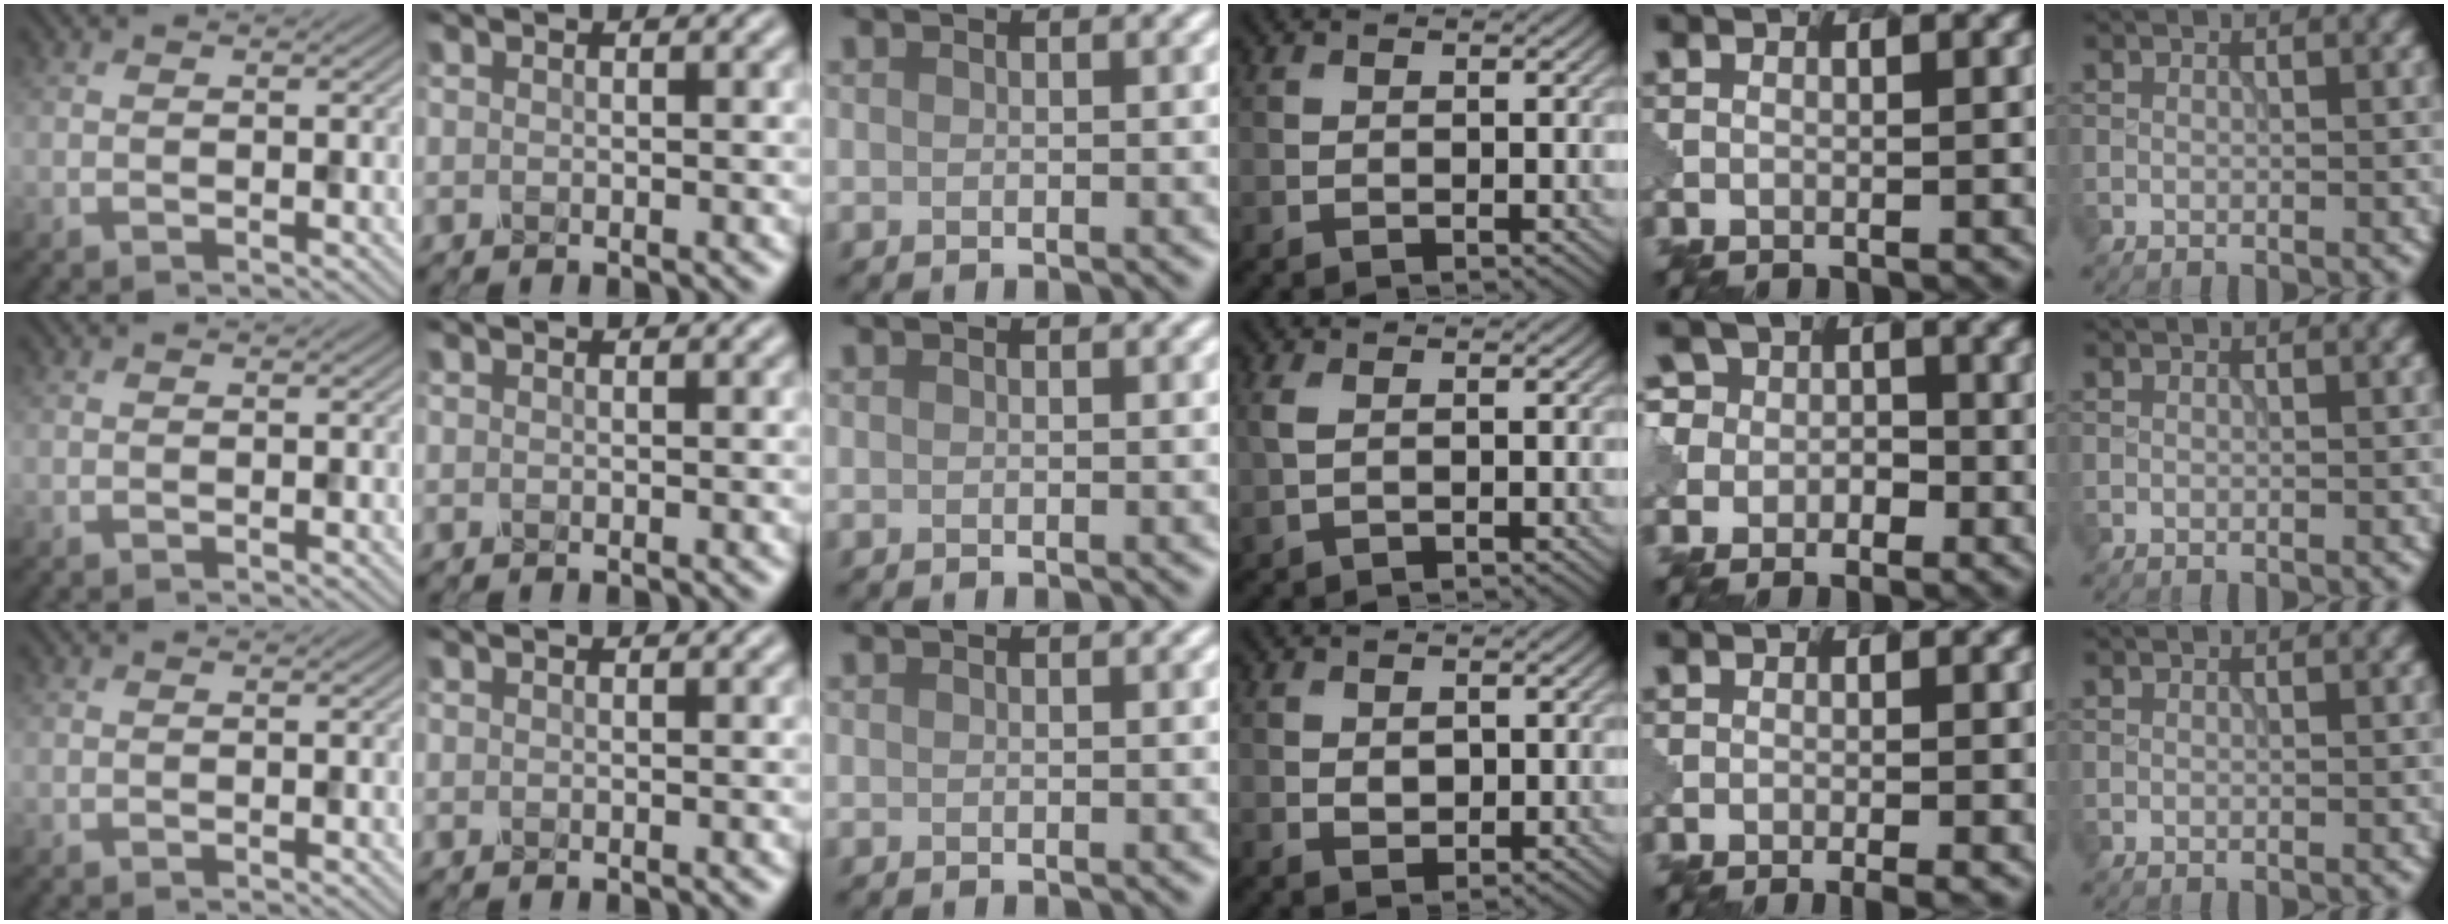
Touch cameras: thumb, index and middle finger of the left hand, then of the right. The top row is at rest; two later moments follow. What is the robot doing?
{"motion": "wrap", "object": "tissue paper"}